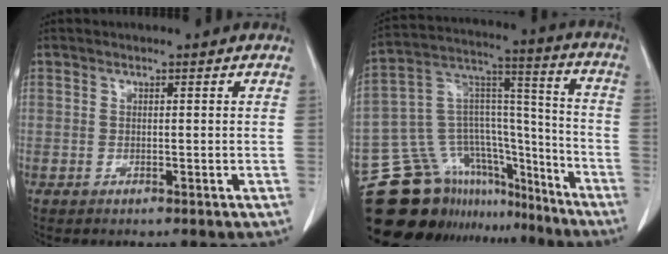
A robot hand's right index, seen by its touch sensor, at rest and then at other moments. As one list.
[{"total": 24.3, "force": [-20.0, 11.4, 7.5], "torque": [-0.172, 0.053, -0.315]}]